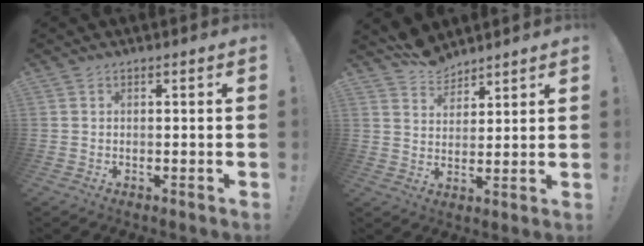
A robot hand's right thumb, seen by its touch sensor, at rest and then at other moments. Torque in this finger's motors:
{"motor_torque": [-0.66, 0.82, 0.08, -0.08, 0.00]}